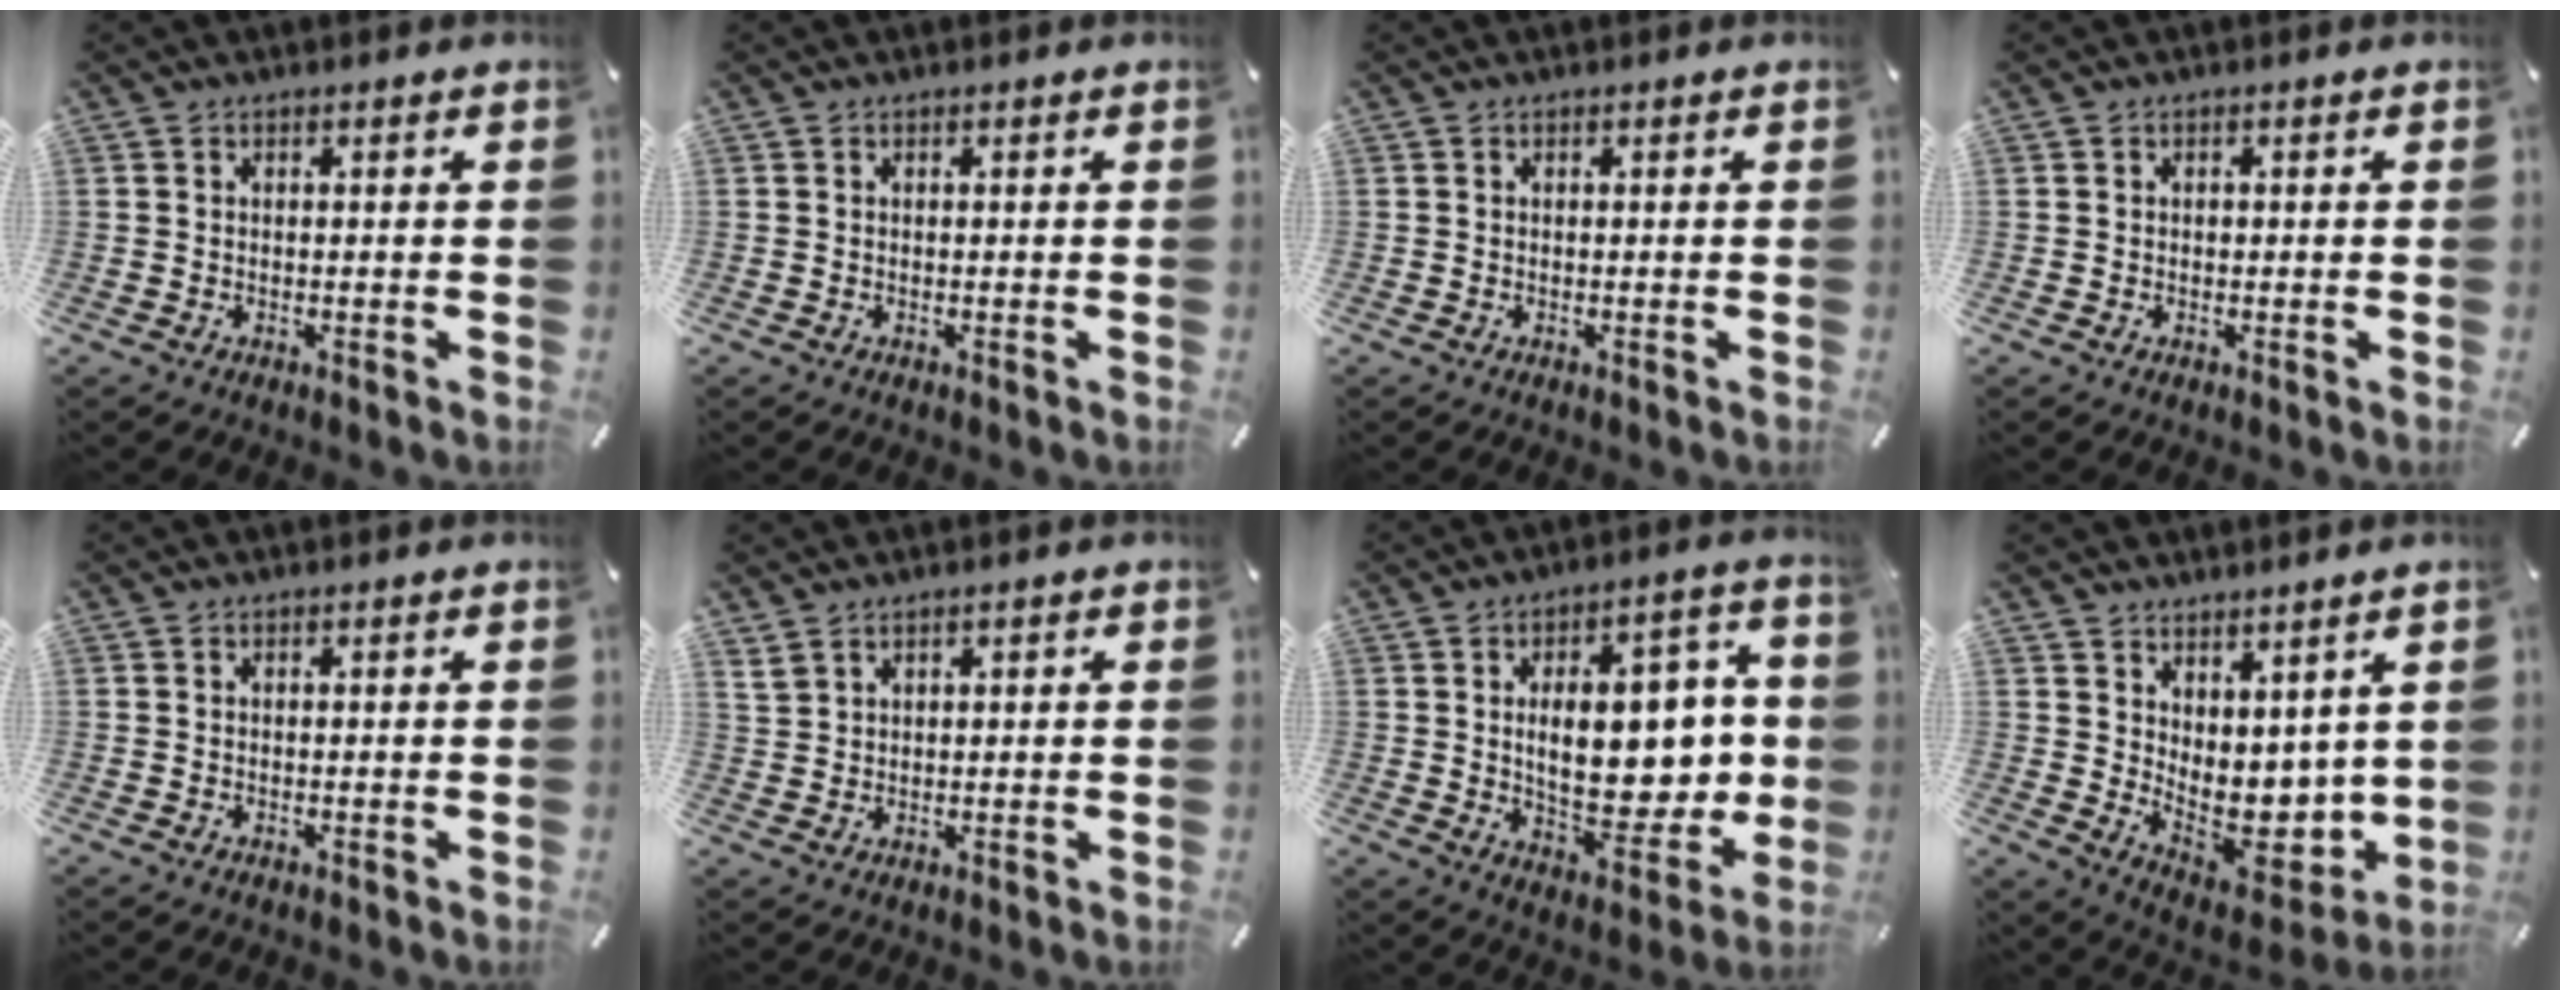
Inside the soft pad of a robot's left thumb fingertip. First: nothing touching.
{"total": 0.0}
{"total": 0.0}
{"total": 0.6, "force": [0.0, 0.6, 0.2], "torque": [0.004, 0.001, -0.004]}
{"total": 0.0}
{"total": 2.5, "force": [1.6, 1.8, 0.6], "torque": [-0.014, 0.000, 0.031]}
{"total": 18.5, "force": [1.3, 10.2, 15.4], "torque": [-0.216, -0.008, 0.025]}
{"total": 8.9, "force": [2.7, 7.2, 4.4], "torque": [-0.040, -0.051, 0.068]}